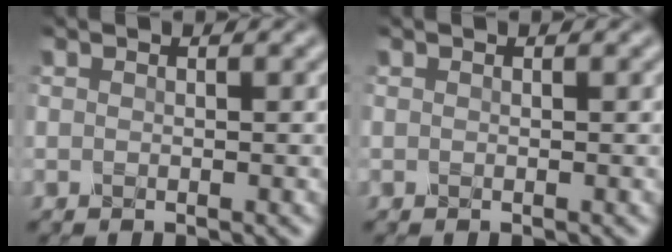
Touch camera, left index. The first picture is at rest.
{"total": 0.0}